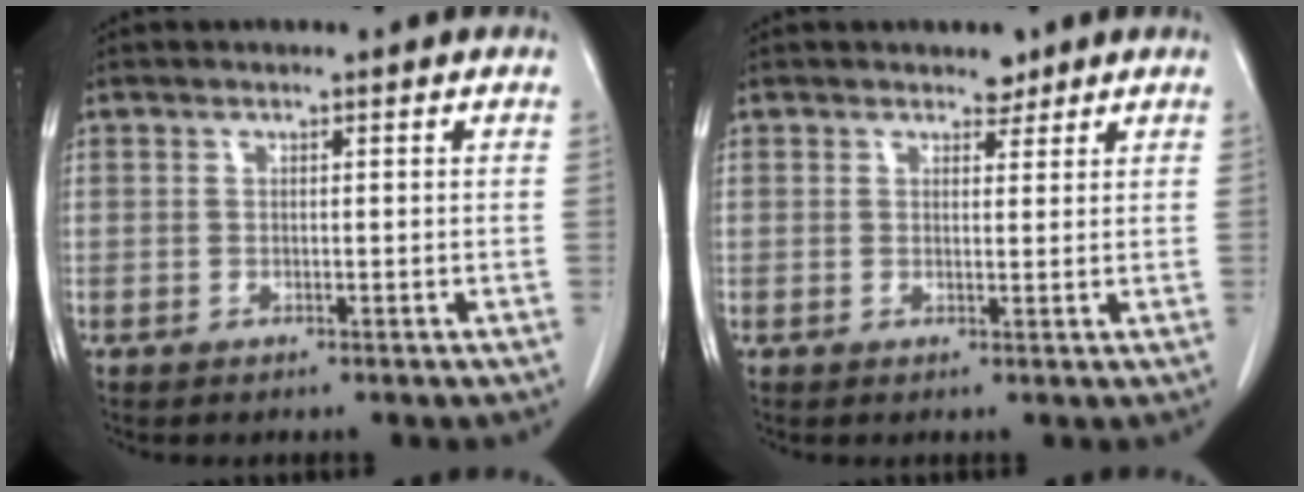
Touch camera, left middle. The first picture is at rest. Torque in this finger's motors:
{"motor_torque": [0.24, -0.22, -0.02, 0.01]}